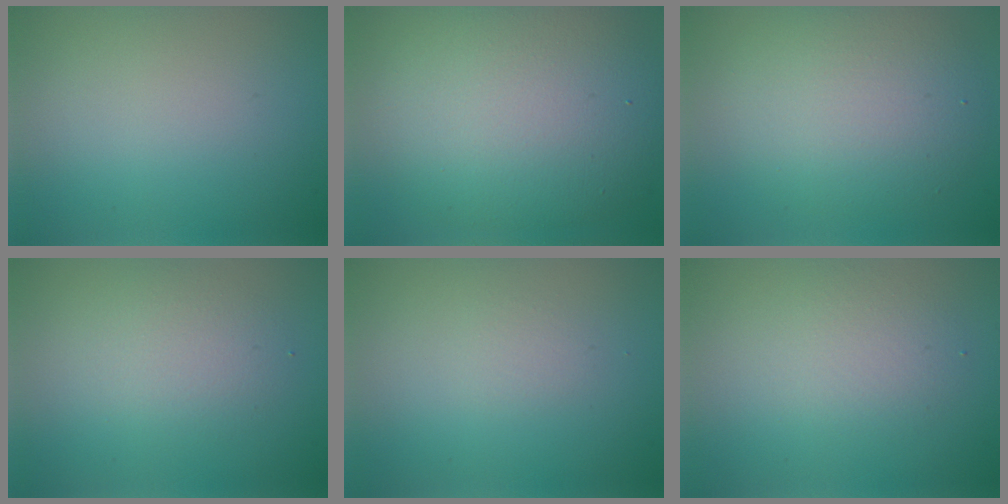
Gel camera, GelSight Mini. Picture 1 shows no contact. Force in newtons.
{"total": 10.6, "press": 10.6, "slide": 0.5}
{"total": 5.7, "press": 5.7, "slide": 0.4}
{"total": 2.3, "press": 2.3, "slide": 0.1}
{"total": 0.0}
{"total": 2.2, "press": 2.2, "slide": 0.1}